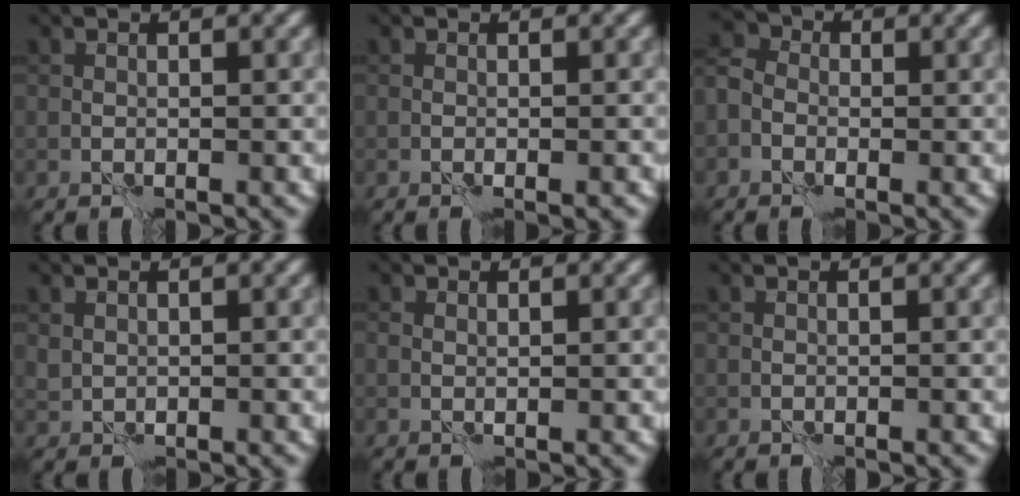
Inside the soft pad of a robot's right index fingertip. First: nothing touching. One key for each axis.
{"total": 0.9, "fx": -0.4, "fy": 0.1, "fz": 0.8, "tx": -0.011, "ty": -0.003, "tz": -0.007}
{"total": 2.9, "fx": -0.7, "fy": 2.5, "fz": 1.3, "tx": -0.016, "ty": 0.016, "tz": -0.024}
{"total": 0.7, "fx": 0.3, "fy": 0.6, "fz": 0.2, "tx": -0.005, "ty": -0.001, "tz": 0.010}
{"total": 0.5, "fx": 0.3, "fy": 0.3, "fz": 0.3, "tx": -0.005, "ty": 0.000, "tz": 0.003}
{"total": 0.0}